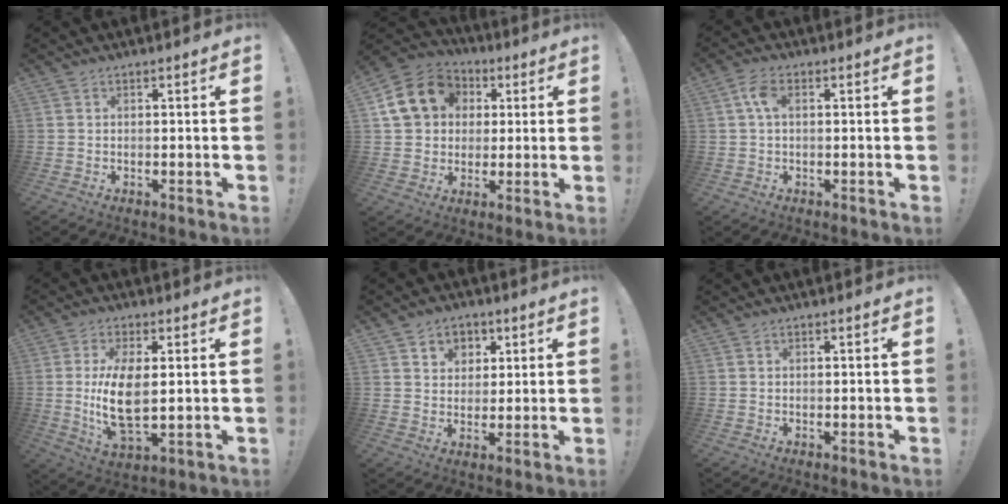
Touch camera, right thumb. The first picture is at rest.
{"total": 16.0, "force": [4.5, 13.4, 7.6], "torque": [-0.117, 0.000, 0.094]}
{"total": 4.8, "force": [0.8, 2.6, 4.0], "torque": [-0.079, 0.006, 0.012]}
{"total": 11.7, "force": [0.8, 5.2, 10.5], "torque": [-0.205, -0.022, 0.009]}
{"total": 6.4, "force": [2.5, 5.7, 1.3], "torque": [-0.016, -0.021, 0.048]}
{"total": 0.0}